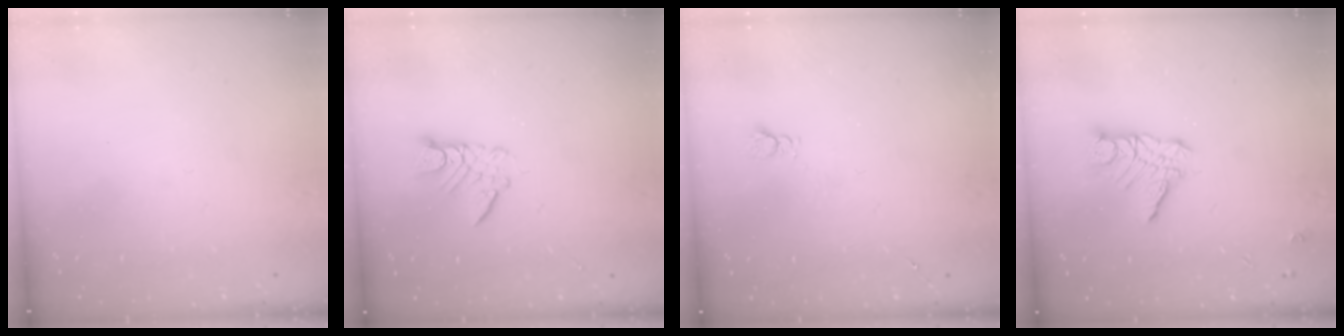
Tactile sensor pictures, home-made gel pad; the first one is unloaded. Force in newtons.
{"total": 8.8, "press": 8.7, "slide": 0.7}
{"total": 2.6, "press": 2.6, "slide": 0.4}
{"total": 10.1, "press": 10.1, "slide": 0.8}